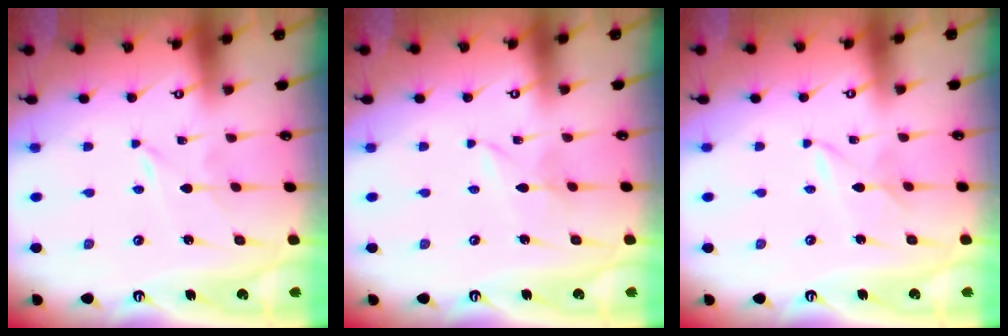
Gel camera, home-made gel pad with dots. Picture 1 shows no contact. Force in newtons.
{"total": 2.3, "press": 2.3, "slide": 0.2}
{"total": 2.1, "press": 2.1, "slide": 0.3}